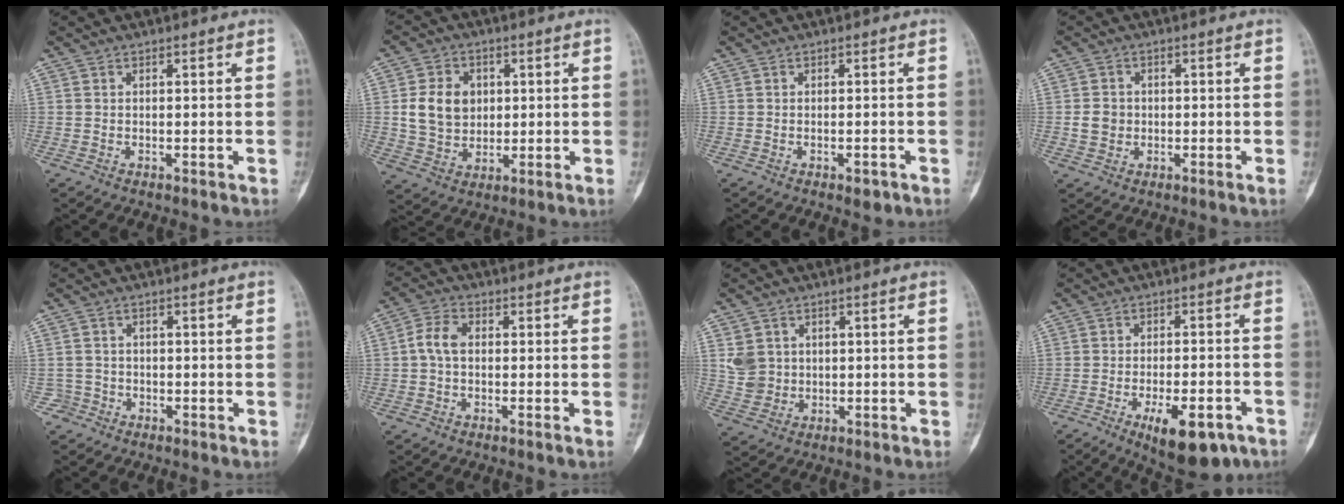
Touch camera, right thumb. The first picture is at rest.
{"total": 9.5, "force": [1.5, 7.5, 5.6], "torque": [-0.076, -0.003, 0.031]}
{"total": 1.8, "force": [-1.0, 0.8, 1.3], "torque": [-0.015, 0.006, -0.008]}
{"total": 3.2, "force": [-0.5, 2.6, 1.8], "torque": [-0.031, 0.007, -0.011]}
{"total": 2.4, "force": [-1.2, 1.9, -0.7], "torque": [0.031, 0.012, -0.030]}
{"total": 4.6, "force": [-0.2, 2.6, 3.8], "torque": [-0.077, 0.010, -0.014]}
{"total": 5.3, "force": [1.2, 4.9, 1.8], "torque": [-0.012, -0.001, 0.031]}
{"total": 11.8, "force": [-6.0, 4.5, 9.2], "torque": [-0.125, 0.017, -0.077]}